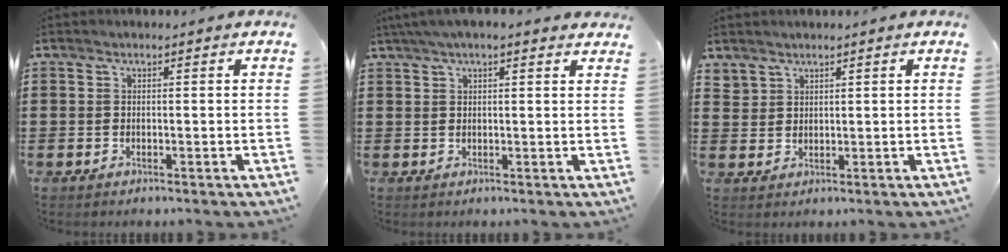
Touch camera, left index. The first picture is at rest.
{"total": 3.1, "force": [2.3, 0.5, 2.0], "torque": [-0.046, 0.008, 0.042]}
{"total": 2.1, "force": [1.9, 1.0, -0.1], "torque": [-0.003, 0.003, 0.038]}